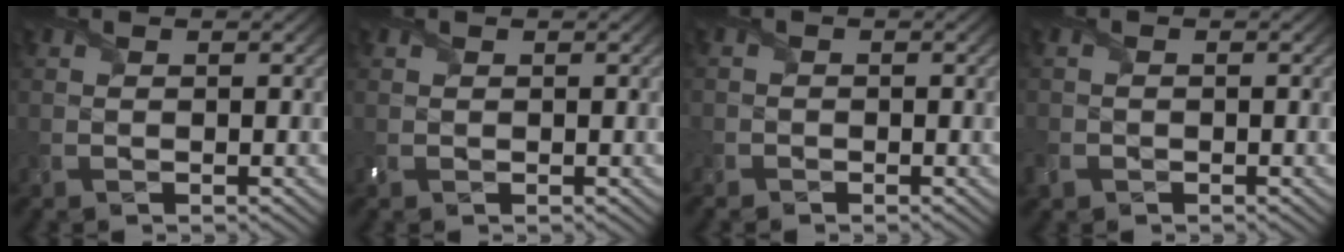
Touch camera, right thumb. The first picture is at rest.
{"total": 0.9, "force": [0.4, 0.6, 0.5], "torque": [-0.015, 0.002, 0.008]}
{"total": 1.4, "force": [-1.0, 1.0, -0.1], "torque": [0.007, -0.003, -0.025]}
{"total": 2.1, "force": [-1.0, 1.7, 0.9], "torque": [-0.032, -0.008, -0.027]}